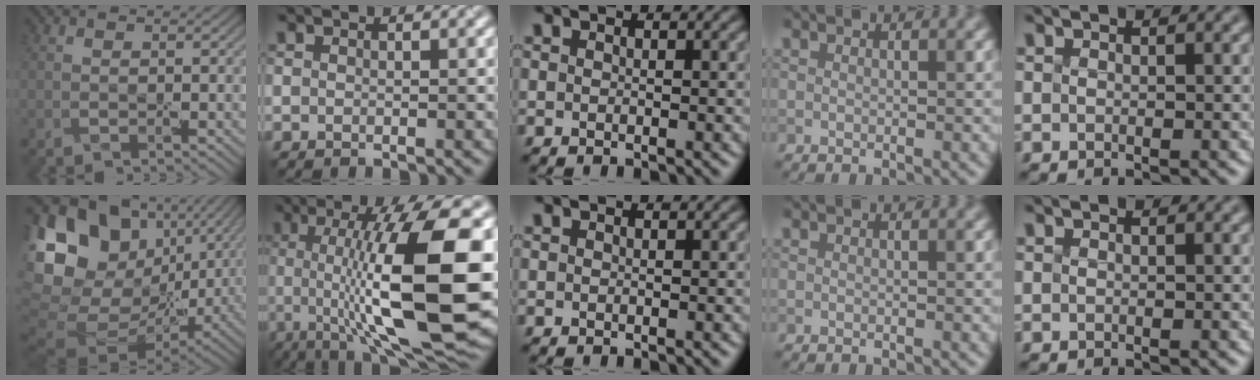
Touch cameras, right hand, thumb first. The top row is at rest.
{"thumb": {"total": 21.5, "force": [5.8, 16.7, 12.2], "torque": [-0.304, 0.033, 0.135]}, "index": {"total": 16.6, "force": [-0.1, 4.6, 16.0], "torque": [-0.229, 0.012, -0.004]}}